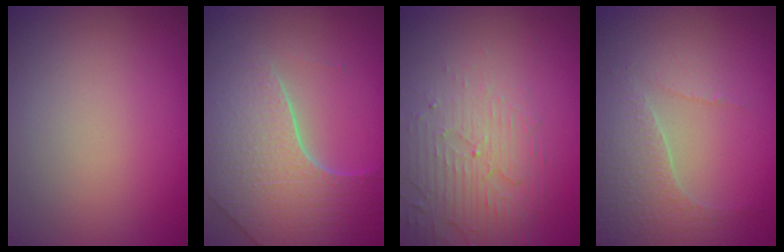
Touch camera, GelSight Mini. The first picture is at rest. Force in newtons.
{"total": 8.0, "press": 5.7, "slide": 5.7}
{"total": 4.9, "press": 3.4, "slide": 3.6}
{"total": 4.3, "press": 3.0, "slide": 3.0}